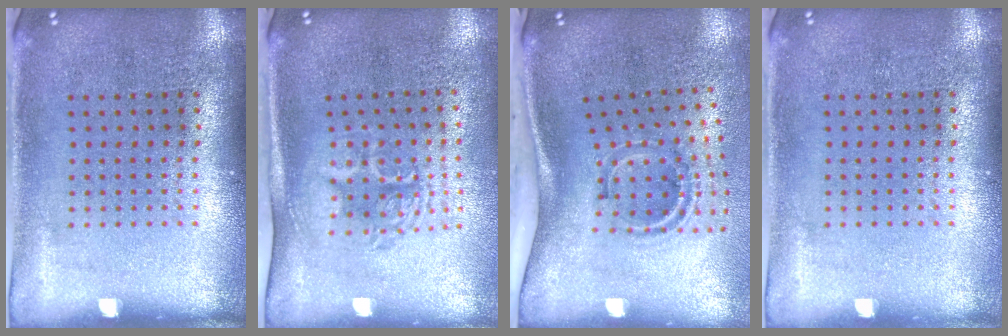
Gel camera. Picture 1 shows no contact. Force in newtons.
{"total": 1.8, "press": 1.3, "slide": 1.1}
{"total": 2.0, "press": 1.1, "slide": 1.6}
{"total": 0.0}